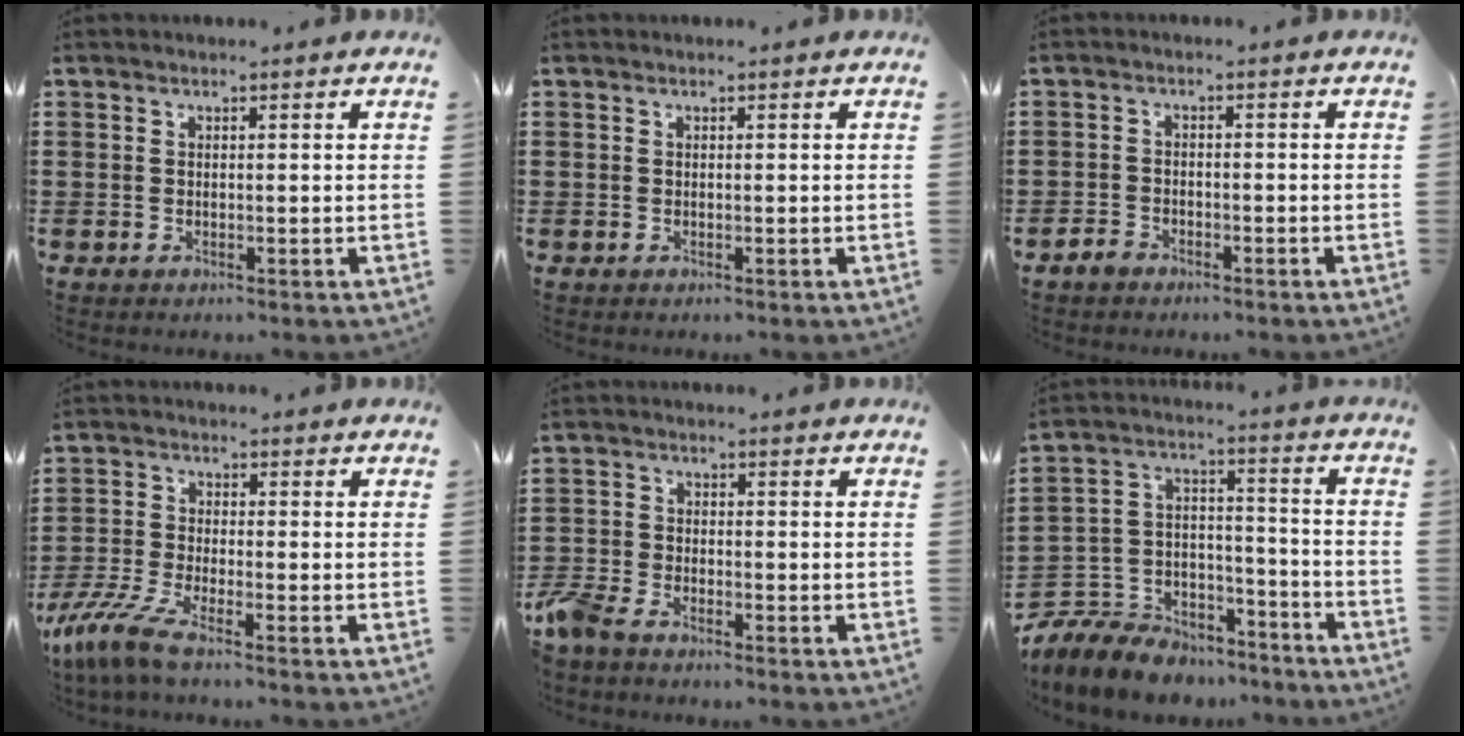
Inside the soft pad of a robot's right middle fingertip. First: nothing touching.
{"total": 0.0}
{"total": 1.9, "force": [-1.6, 0.8, 0.6], "torque": [-0.023, 0.000, -0.035]}
{"total": 5.5, "force": [-4.2, 0.3, 3.5], "torque": [-0.108, -0.027, -0.091]}
{"total": 3.8, "force": [-3.4, 1.0, 1.3], "torque": [-0.059, -0.007, -0.079]}
{"total": 8.1, "force": [-7.4, 3.1, 0.8], "torque": [-0.040, 0.007, -0.150]}